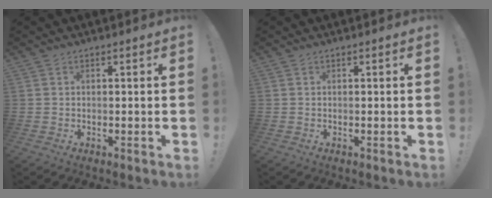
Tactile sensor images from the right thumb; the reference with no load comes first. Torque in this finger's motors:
{"motor_torque": [0.00, 0.00, 0.01, 0.03, 0.00]}